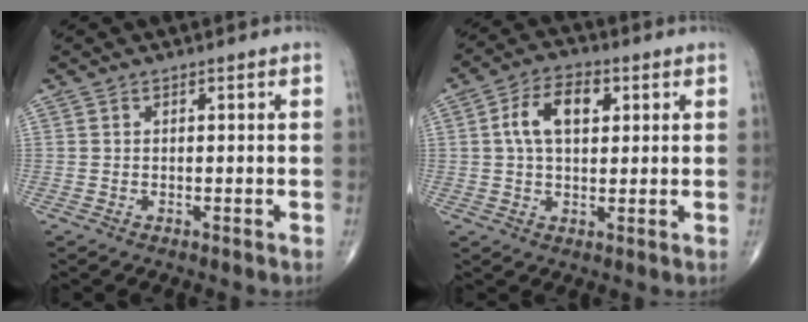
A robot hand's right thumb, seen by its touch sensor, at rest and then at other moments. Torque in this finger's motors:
{"motor_torque": [0.45, 2.18, 0.65, 0.16, 0.06]}